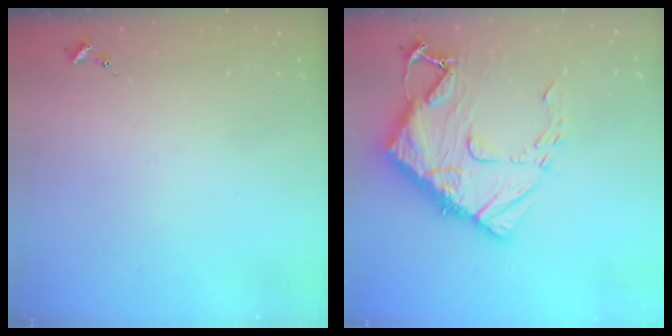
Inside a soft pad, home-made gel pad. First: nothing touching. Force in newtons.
{"total": 18.3, "press": 18.2, "slide": 2.1}